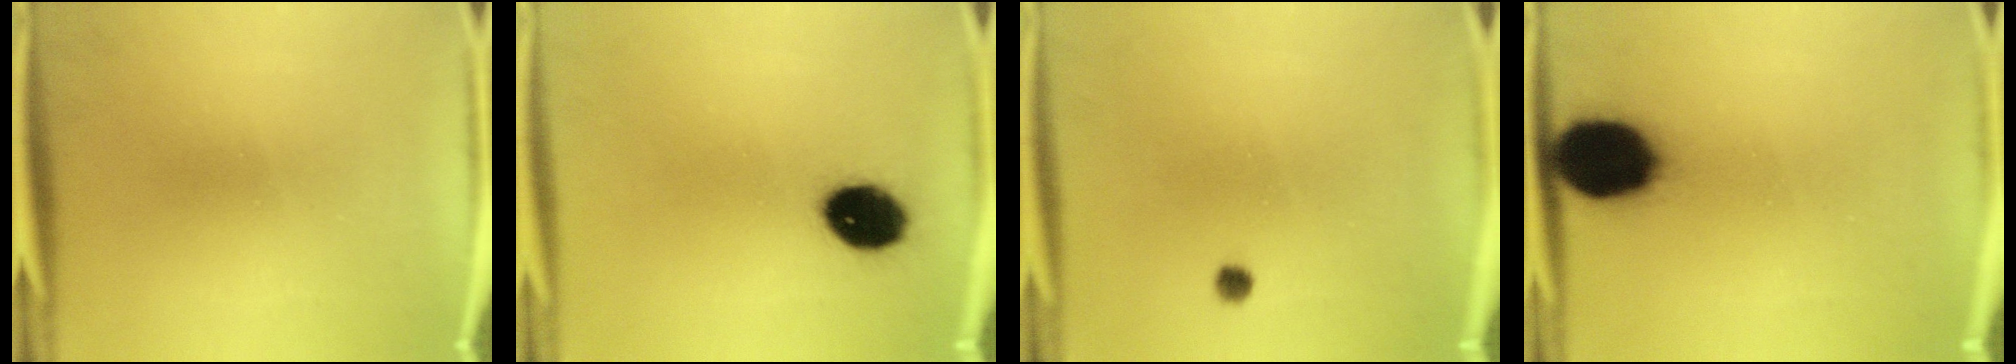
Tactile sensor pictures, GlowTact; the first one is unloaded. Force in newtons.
{"total": 10.8}
{"total": 1.3}
{"total": 17.2}